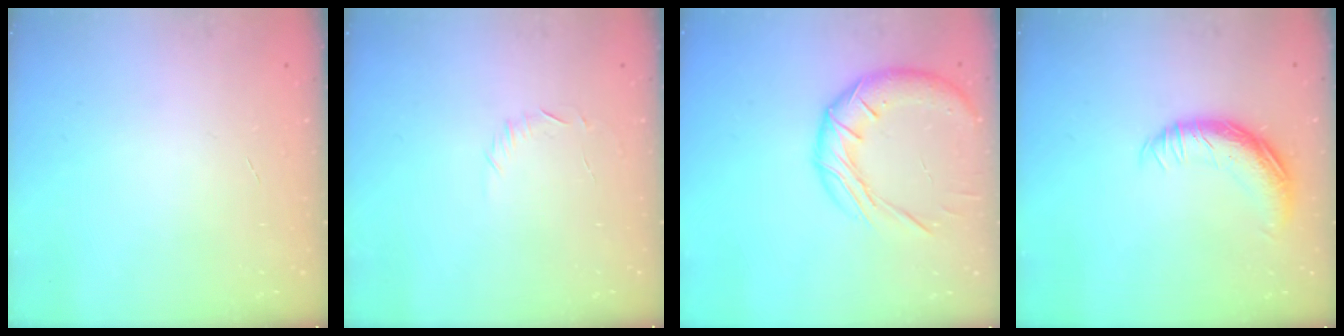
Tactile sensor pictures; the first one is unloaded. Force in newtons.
{"total": 5.6, "press": 5.3, "slide": 1.7}
{"total": 16.0, "press": 15.9, "slide": 1.1}
{"total": 13.9, "press": 13.9, "slide": 0.4}